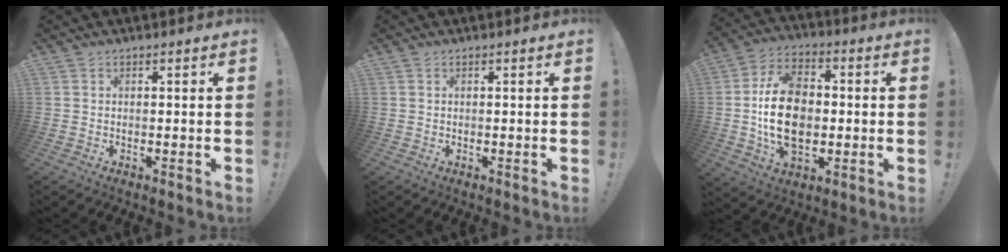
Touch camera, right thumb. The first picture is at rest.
{"total": 0.0}
{"total": 19.0, "force": [-1.1, 13.1, 13.8], "torque": [-0.234, 0.010, -0.019]}